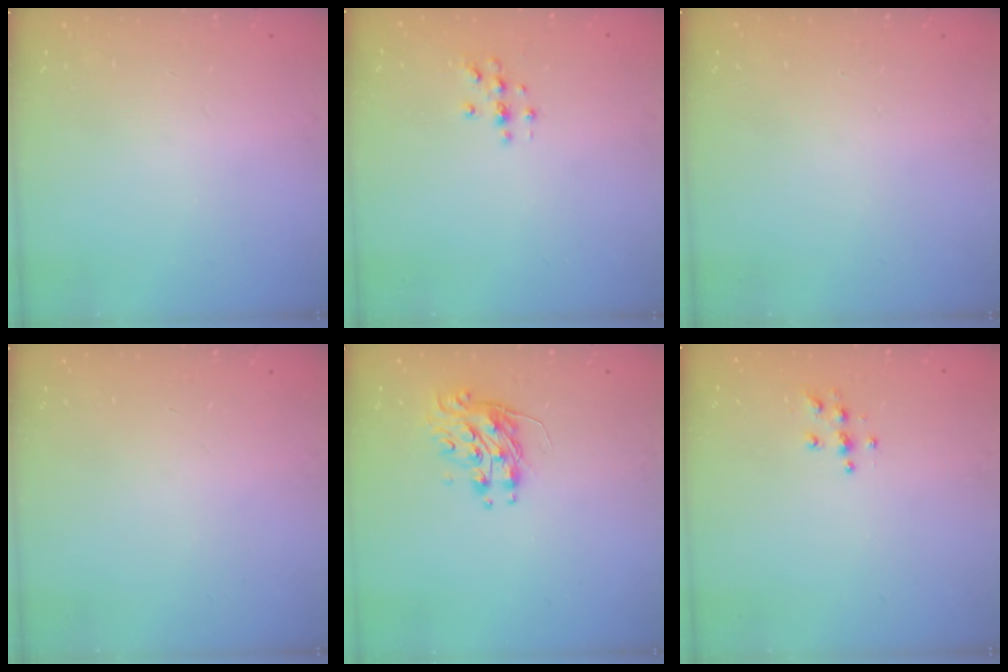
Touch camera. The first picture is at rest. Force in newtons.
{"total": 2.0, "press": 2.0, "slide": 0.2}
{"total": 0.0}
{"total": 0.0}
{"total": 9.2, "press": 9.2, "slide": 0.3}
{"total": 4.9, "press": 4.9, "slide": 0.2}